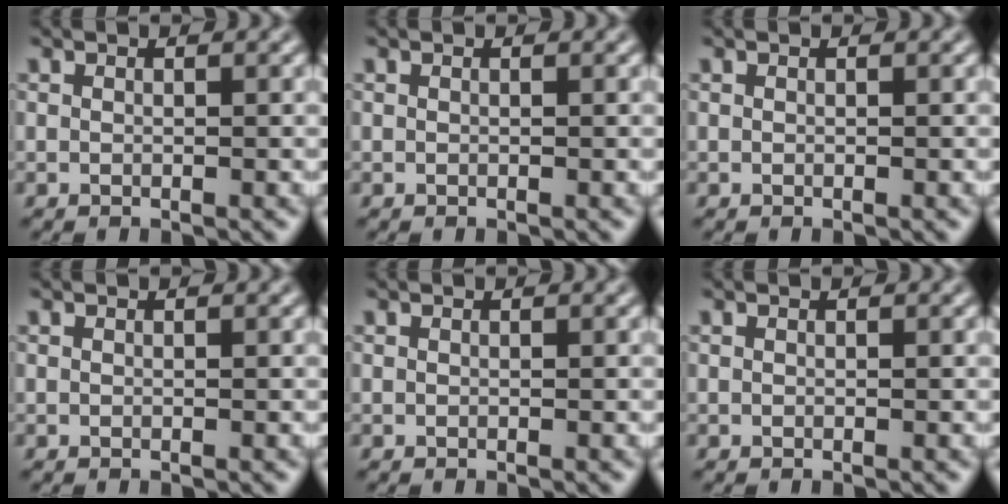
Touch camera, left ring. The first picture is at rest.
{"total": 0.0}
{"total": 0.0}
{"total": 0.0}
{"total": 0.0}
{"total": 0.0}